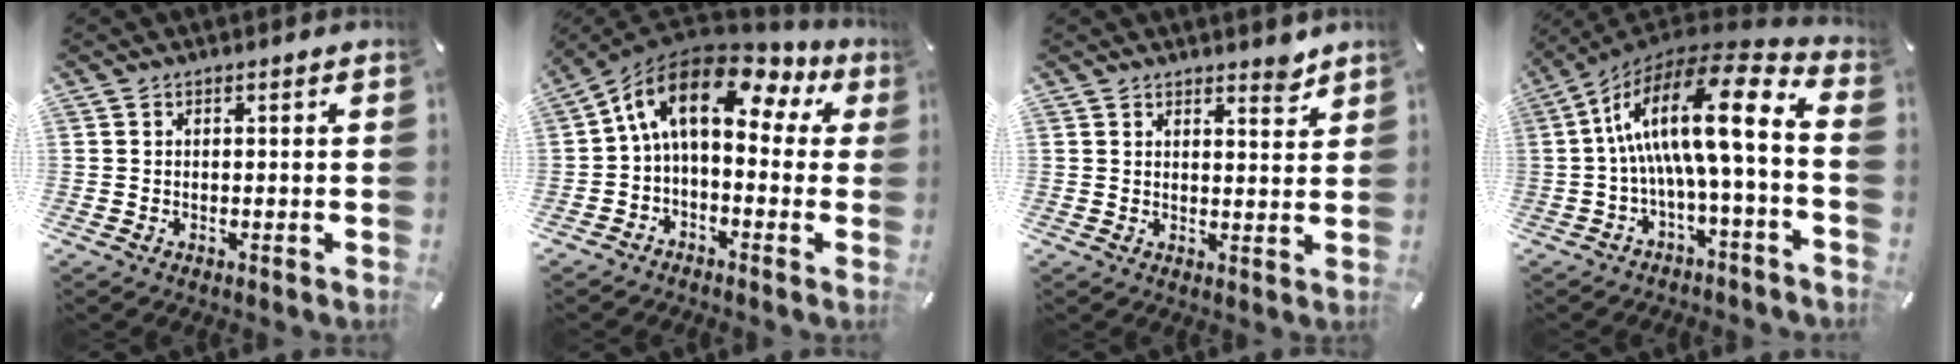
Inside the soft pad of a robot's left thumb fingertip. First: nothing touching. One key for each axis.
{"total": 14.4, "fx": 4.6, "fy": 7.9, "fz": 11.1, "tx": -0.204, "ty": -0.015, "tz": 0.076}
{"total": 3.7, "fx": 3.4, "fy": 1.4, "fz": 0.8, "tx": 0.010, "ty": -0.029, "tz": 0.056}
{"total": 17.6, "fx": 1.6, "fy": 4.1, "fz": 17.1, "tx": -0.316, "ty": -0.031, "tz": 0.012}